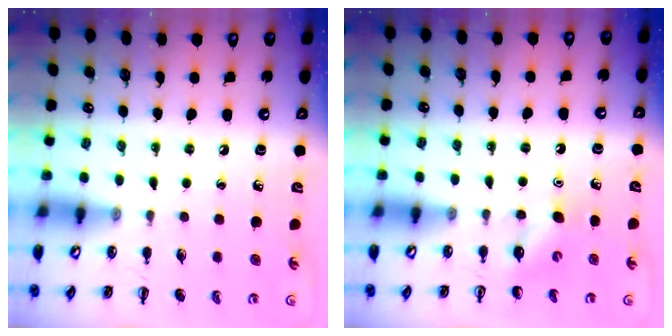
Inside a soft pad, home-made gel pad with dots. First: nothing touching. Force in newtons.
{"total": 4.0, "press": 3.9, "slide": 0.9}